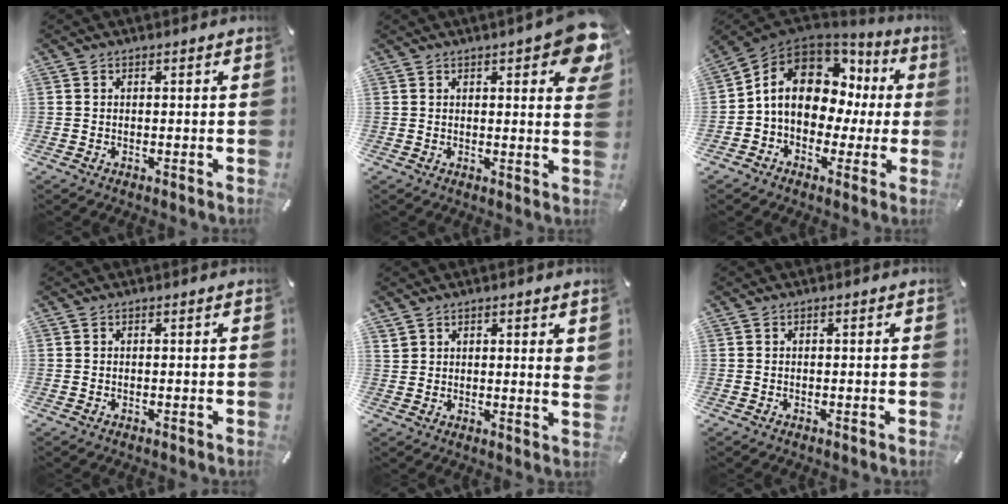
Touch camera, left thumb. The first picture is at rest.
{"total": 8.8, "force": [4.7, 2.8, 6.9], "torque": [-0.090, -0.021, 0.075]}
{"total": 14.0, "force": [3.6, 10.4, 8.6], "torque": [-0.151, -0.012, 0.069]}
{"total": 0.0}
{"total": 3.3, "force": [2.6, 1.1, 1.7], "torque": [-0.024, -0.011, 0.045]}
{"total": 0.0}